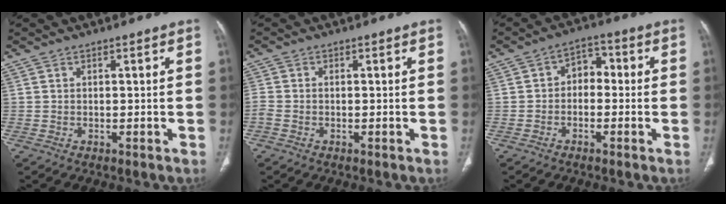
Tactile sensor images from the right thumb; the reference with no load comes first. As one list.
[{"total": 1.7, "force": [-0.8, 1.0, 1.1], "torque": [-0.033, 0.002, -0.021]}, {"total": 4.9, "force": [-0.6, 3.6, 3.2], "torque": [-0.026, 0.029, -0.025]}]